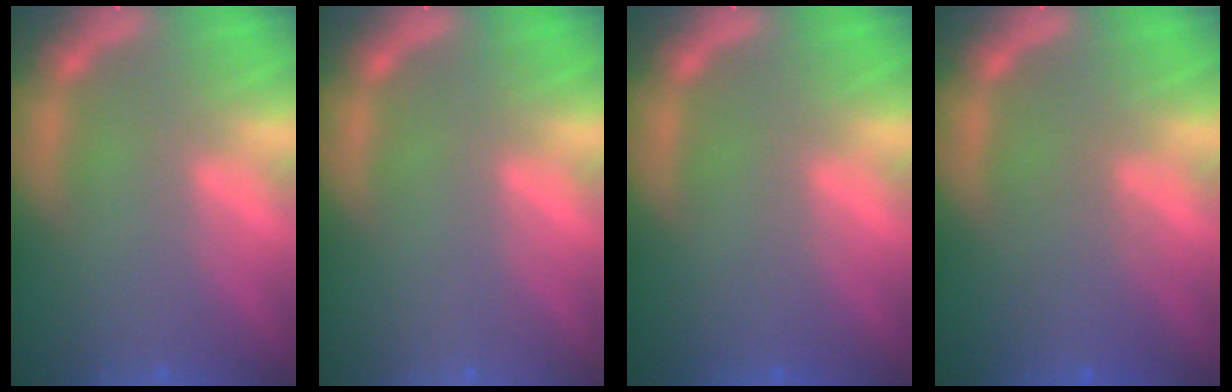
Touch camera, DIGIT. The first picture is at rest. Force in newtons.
{"total": 0.0}
{"total": 1.0}
{"total": 2.5}